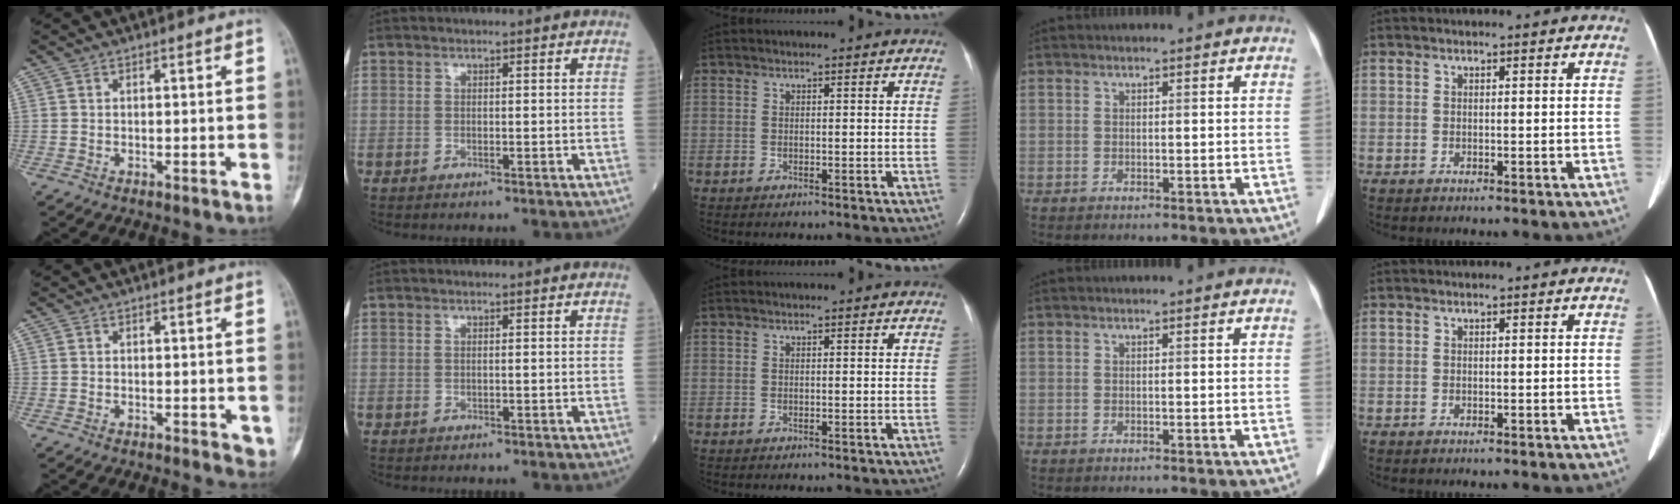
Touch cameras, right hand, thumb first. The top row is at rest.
{"thumb": {"total": 2.1, "force": [-0.3, 1.1, 1.8], "torque": [-0.006, -0.002, -0.005]}}